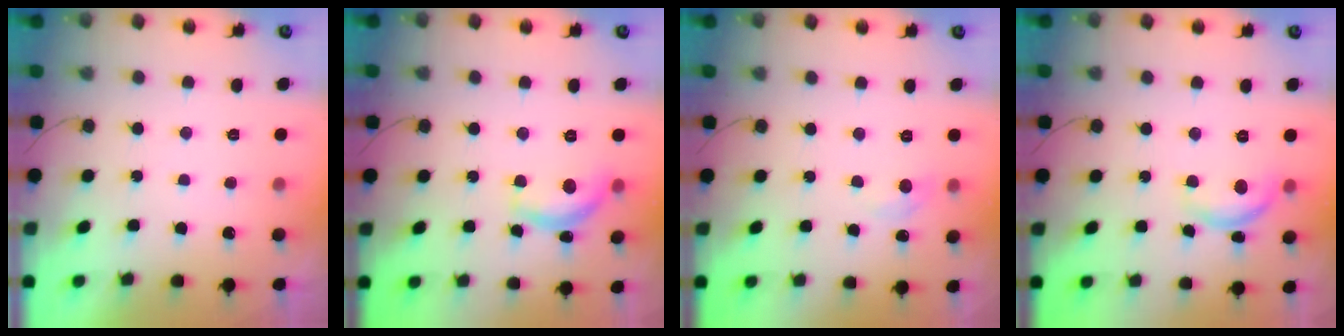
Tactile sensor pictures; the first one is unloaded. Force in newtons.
{"total": 11.4, "press": 11.4, "slide": 0.6}
{"total": 5.6, "press": 5.6, "slide": 0.8}
{"total": 9.7, "press": 9.7, "slide": 0.5}